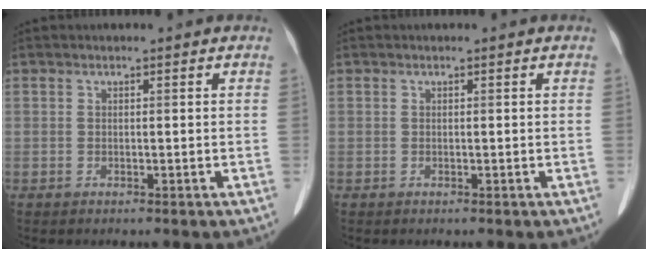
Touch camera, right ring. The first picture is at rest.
{"total": 0.0}